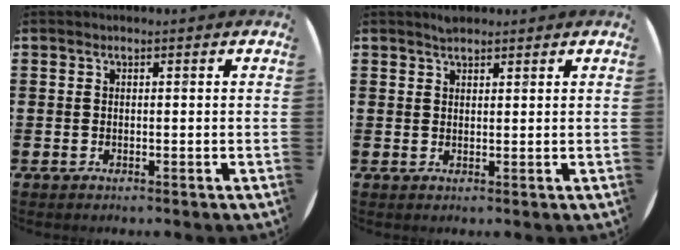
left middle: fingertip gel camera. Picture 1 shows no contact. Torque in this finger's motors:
{"motor_torque": [0.41, -0.30, 0.04, 0.00]}